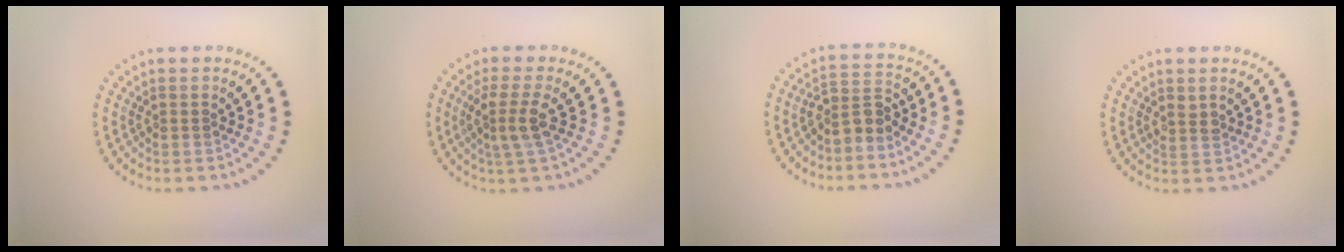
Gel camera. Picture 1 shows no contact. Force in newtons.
{"total": 2.9, "press": 2.2, "slide": 1.8}
{"total": 2.4, "press": 1.9, "slide": 1.5}
{"total": 1.1, "press": 0.9, "slide": 0.6}